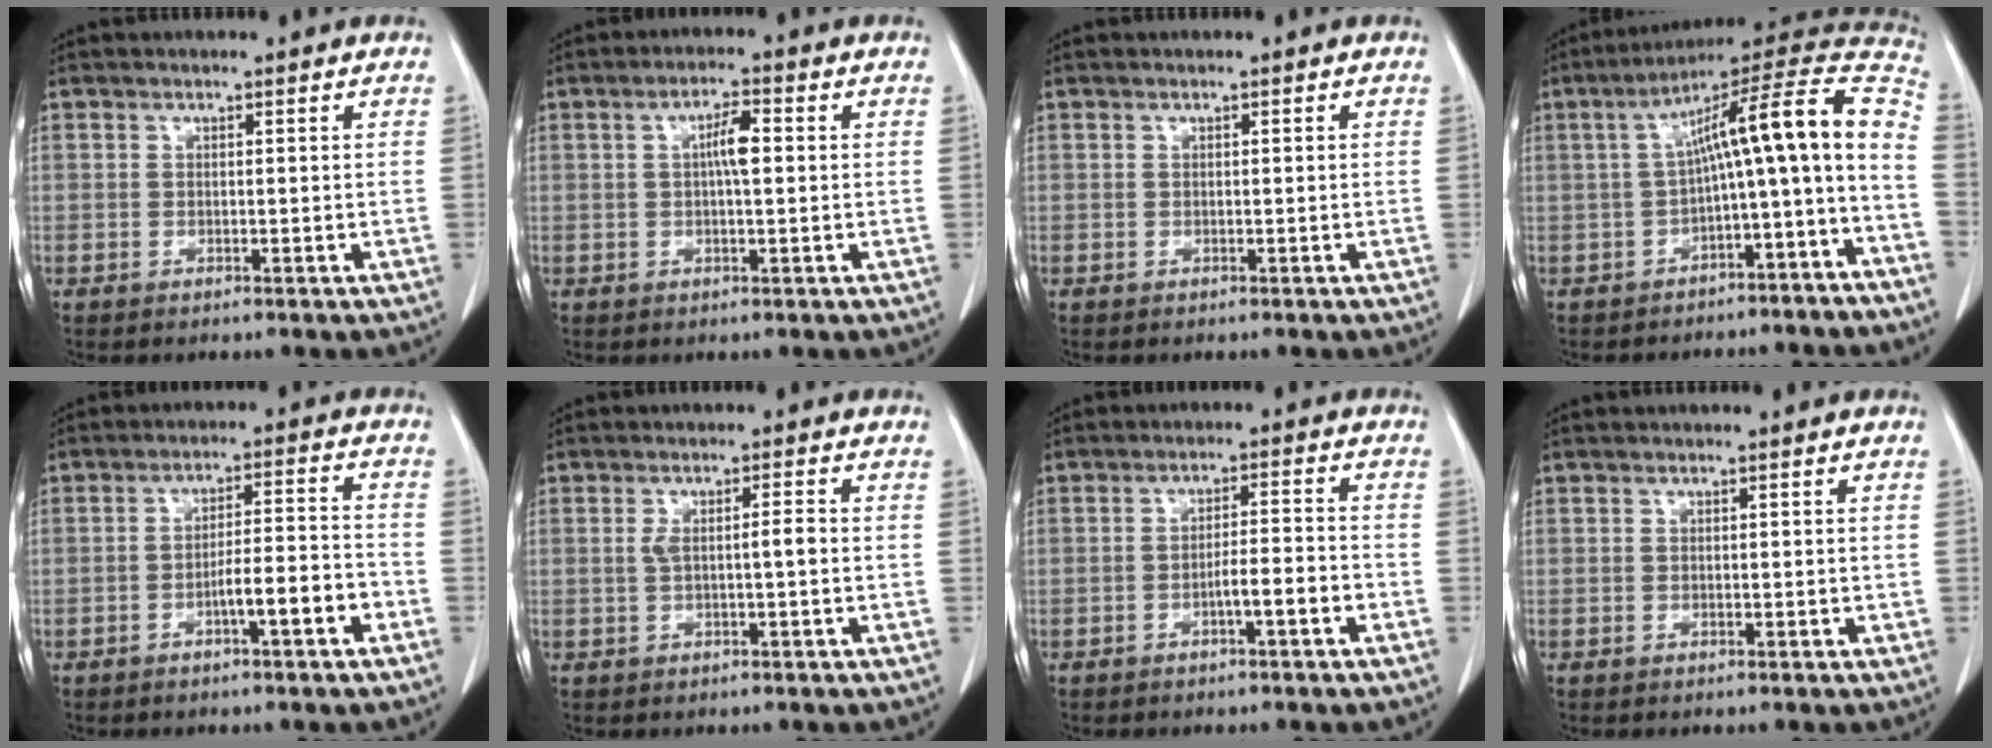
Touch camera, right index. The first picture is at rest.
{"total": 3.9, "force": [0.4, 0.7, 3.8], "torque": [-0.068, 0.007, 0.005]}
{"total": 0.0}
{"total": 16.4, "force": [-3.7, 1.7, 15.9], "torque": [-0.196, 0.068, -0.051]}
{"total": 6.8, "force": [-3.3, 0.6, 5.9], "torque": [-0.094, 0.016, -0.048]}
{"total": 3.1, "force": [-0.1, 0.4, 3.0], "torque": [-0.059, 0.007, 0.001]}
{"total": 4.4, "force": [-2.1, 0.3, 3.9], "torque": [-0.058, 0.009, -0.032]}
{"total": 0.0}